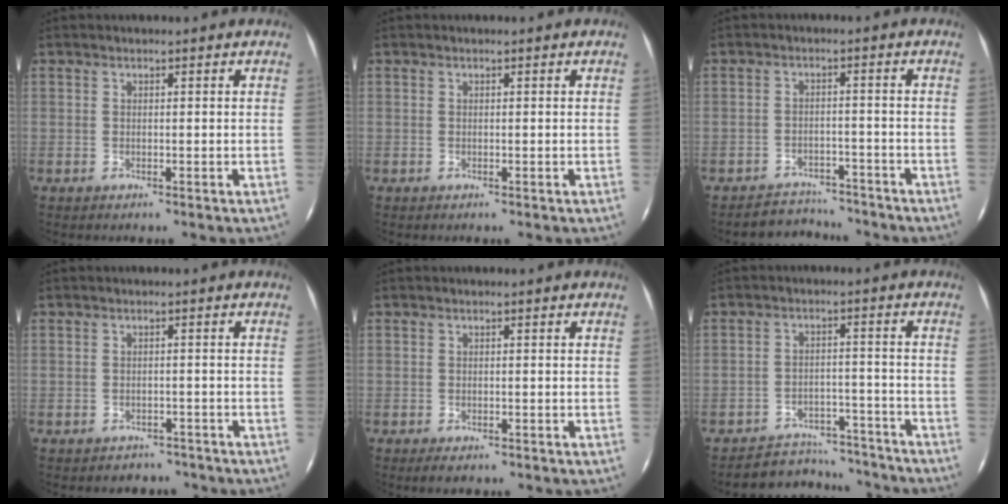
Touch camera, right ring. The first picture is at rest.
{"total": 0.0}
{"total": 9.1, "force": [-8.4, 3.3, 1.4], "torque": [-0.042, 0.021, -0.109]}
{"total": 4.7, "force": [-4.0, 2.5, 0.6], "torque": [-0.007, 0.013, -0.047]}
{"total": 2.1, "force": [-1.5, 0.9, 1.1], "torque": [-0.022, -0.006, -0.024]}
{"total": 15.0, "force": [-13.7, 5.2, 3.1], "torque": [-0.079, 0.036, -0.174]}